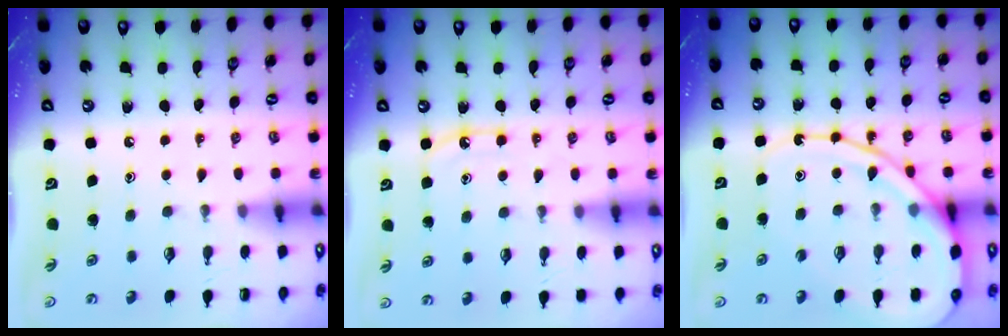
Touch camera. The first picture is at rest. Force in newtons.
{"total": 6.8, "press": 6.7, "slide": 0.8}
{"total": 15.4, "press": 15.3, "slide": 1.6}